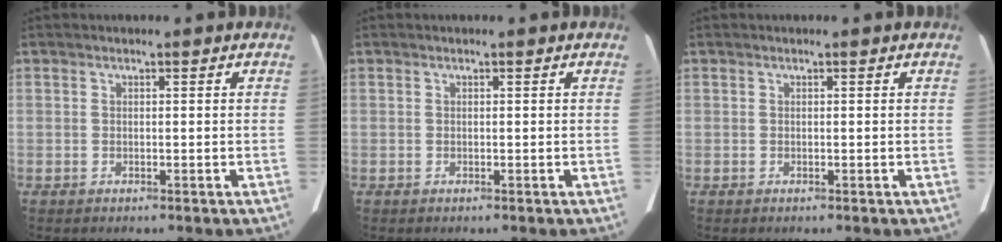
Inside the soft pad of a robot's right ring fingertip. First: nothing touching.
{"total": 0.0}
{"total": 0.0}